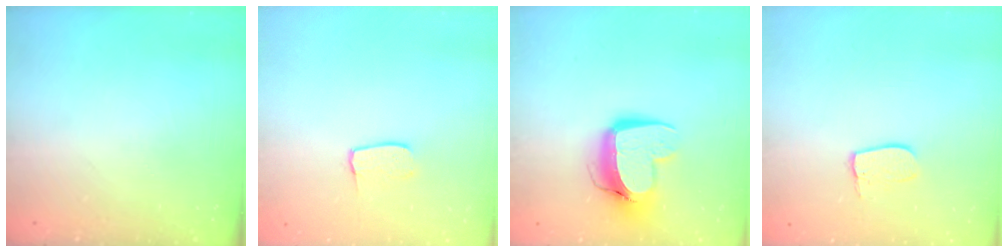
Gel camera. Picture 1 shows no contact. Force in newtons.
{"total": 4.3, "press": 4.3, "slide": 0.3}
{"total": 12.9, "press": 12.9, "slide": 1.2}
{"total": 7.2, "press": 7.2, "slide": 0.3}